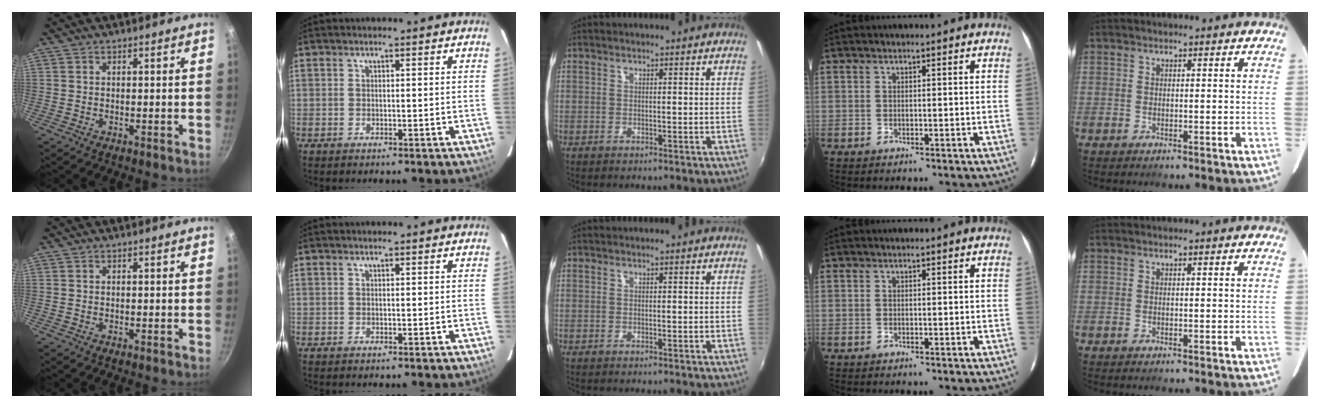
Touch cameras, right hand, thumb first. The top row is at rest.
{}